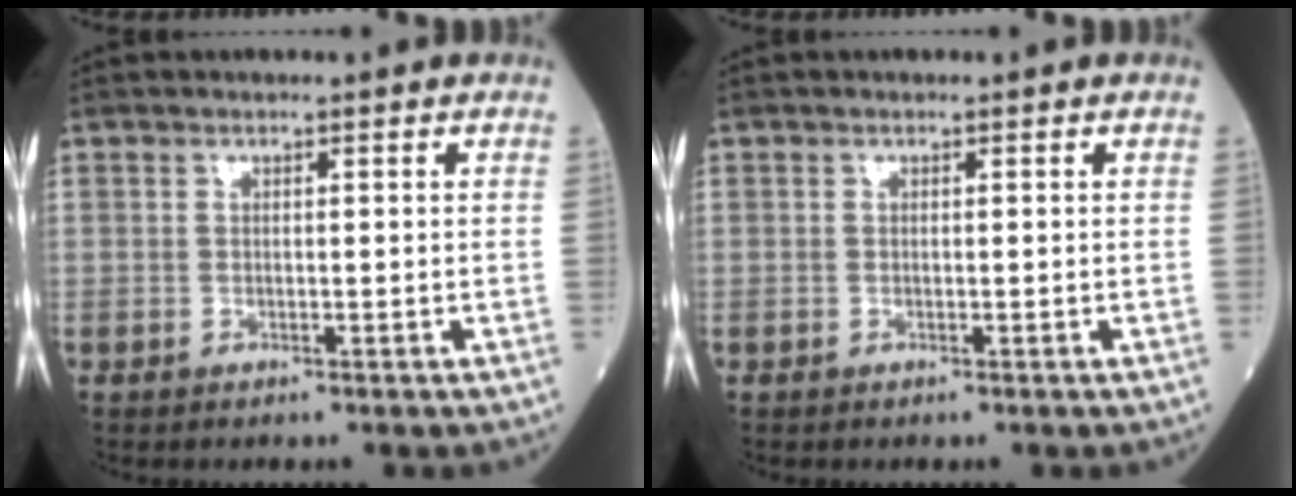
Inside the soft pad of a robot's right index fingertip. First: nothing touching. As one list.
[{"total": 0.0}]